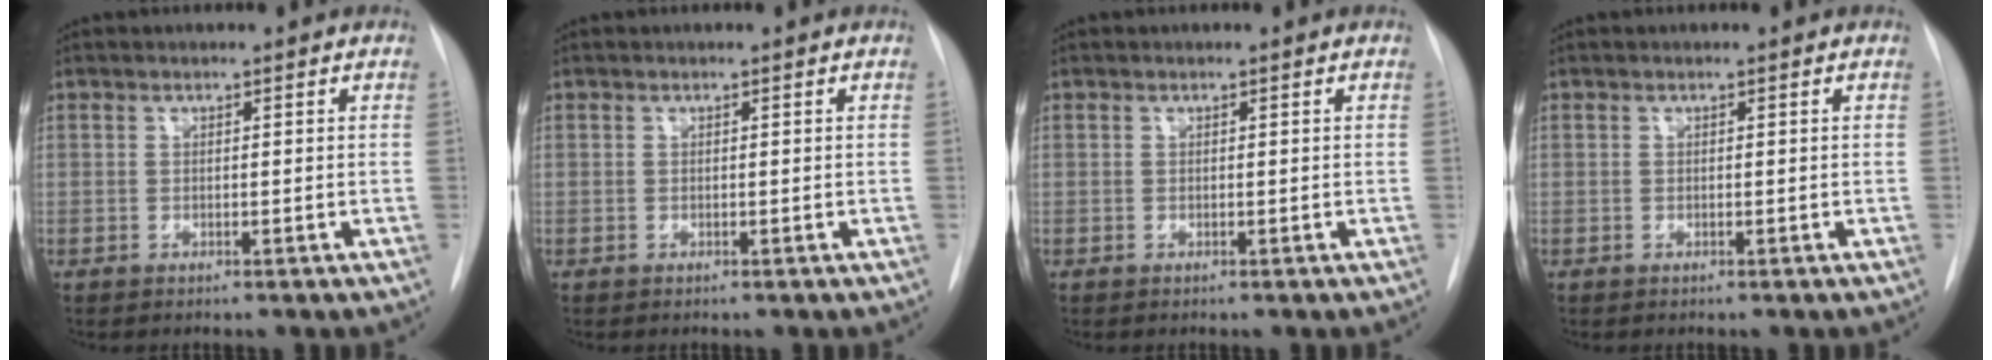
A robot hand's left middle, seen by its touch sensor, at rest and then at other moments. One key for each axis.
{"total": 0.0}
{"total": 0.0}
{"total": 0.0}